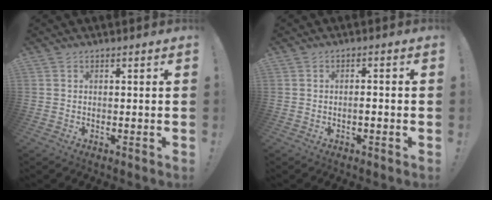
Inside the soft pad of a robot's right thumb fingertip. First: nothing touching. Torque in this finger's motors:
{"motor_torque": [0.04, -0.23, -0.05, 0.18, 0.04]}